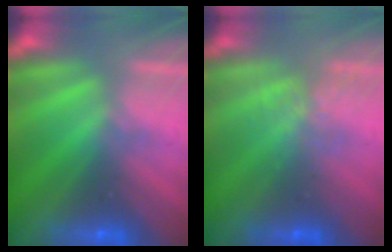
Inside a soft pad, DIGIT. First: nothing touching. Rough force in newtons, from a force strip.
{"total": 1.5}